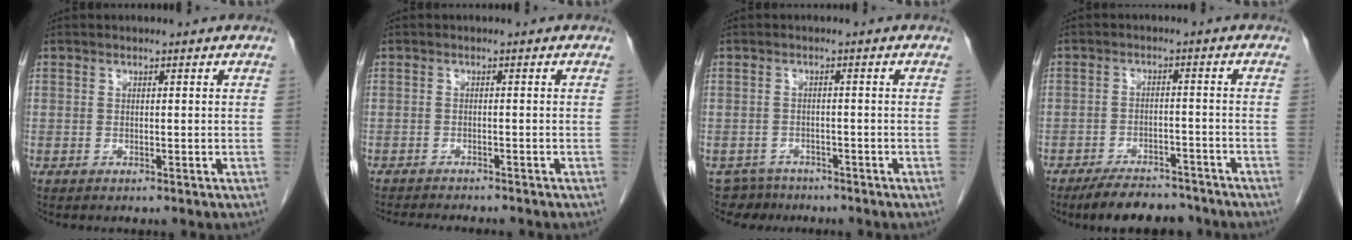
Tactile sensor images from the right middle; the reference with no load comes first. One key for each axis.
{"total": 7.5, "fx": -6.9, "fy": 1.1, "fz": 2.8, "tx": -0.037, "ty": -0.010, "tz": -0.096}
{"total": 3.7, "fx": -3.2, "fy": 1.7, "fz": -0.9, "tx": 0.013, "ty": -0.001, "tz": -0.054}
{"total": 8.9, "fx": -7.9, "fy": 2.7, "fz": 3.0, "tx": -0.041, "ty": 0.000, "tz": -0.118}